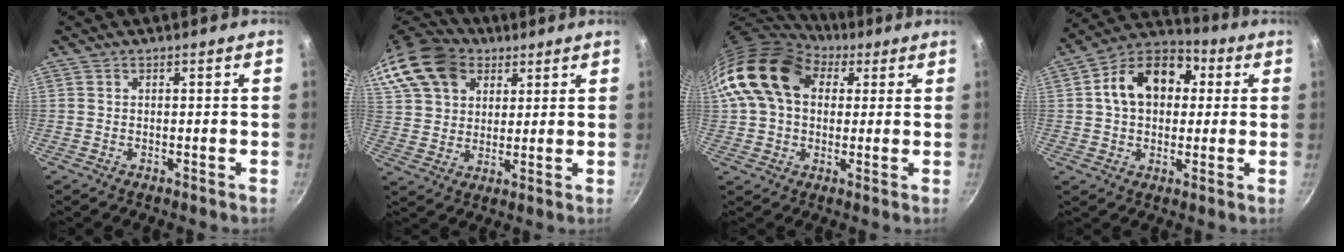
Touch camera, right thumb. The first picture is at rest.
{"total": 19.1, "force": [9.2, 13.8, 9.4], "torque": [-0.195, 0.018, 0.168]}
{"total": 17.3, "force": [5.2, 12.5, 10.9], "torque": [-0.181, 0.018, 0.078]}
{"total": 15.0, "force": [2.7, 11.0, 9.8], "torque": [-0.127, 0.028, 0.023]}